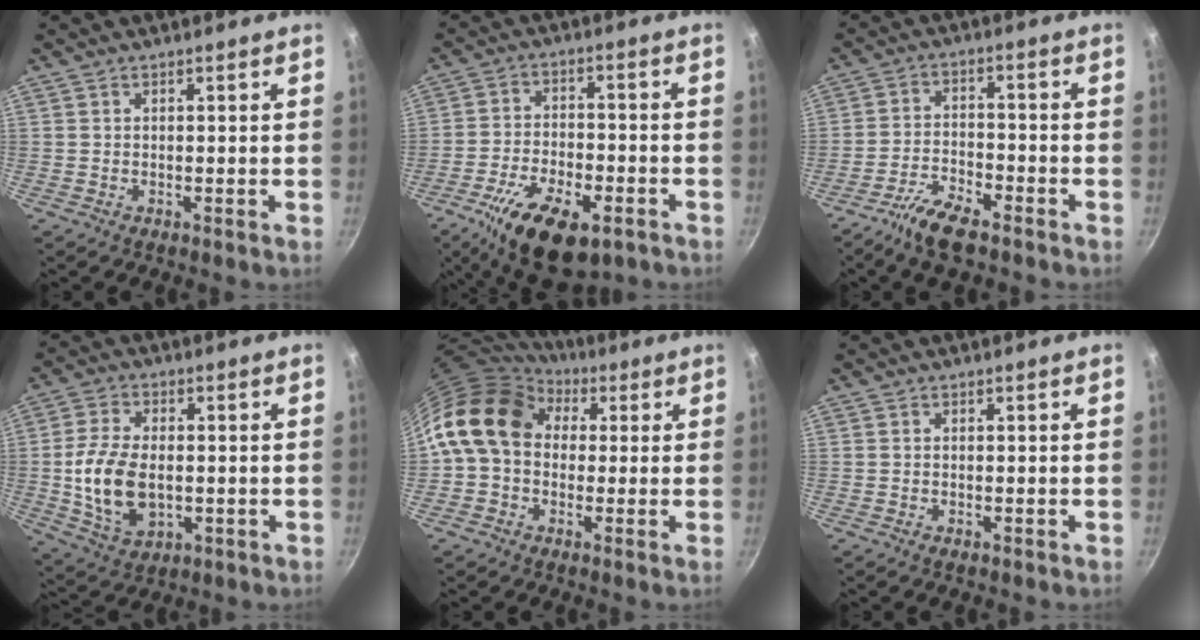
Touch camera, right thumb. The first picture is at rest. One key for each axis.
{"total": 16.9, "fx": -8.6, "fy": 8.0, "fz": 12.1, "tx": -0.194, "ty": 0.020, "tz": -0.142}
{"total": 8.2, "fx": -5.9, "fy": 2.8, "fz": 5.0, "tx": -0.100, "ty": 0.035, "tz": -0.112}
{"total": 12.7, "fx": -0.9, "fy": 7.8, "fz": 9.9, "tx": -0.186, "ty": 0.003, "tz": -0.009}
{"total": 14.8, "fx": 3.4, "fy": 11.4, "fz": 8.8, "tx": -0.132, "ty": 0.025, "tz": 0.041}
{"total": 0.5, "fx": -0.3, "fy": 0.3, "fz": 0.3, "tx": -0.004, "ty": 0.000, "tz": -0.006}